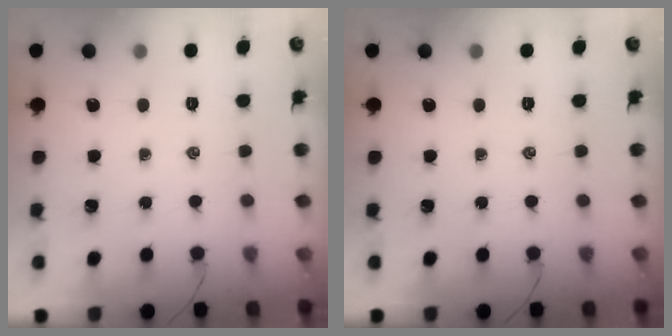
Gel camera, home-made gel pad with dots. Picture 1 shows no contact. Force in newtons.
{"total": 0.0}